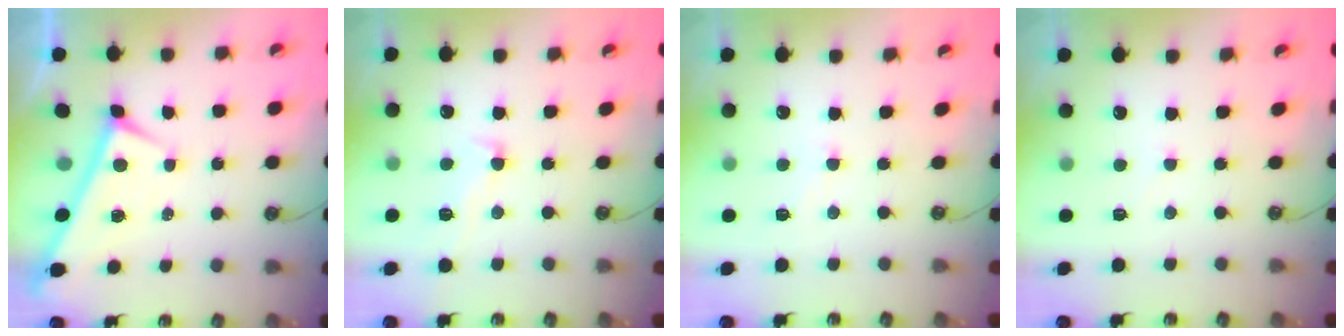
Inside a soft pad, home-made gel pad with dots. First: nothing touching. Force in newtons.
{"total": 3.0, "press": 2.8, "slide": 1.1}
{"total": 0.8, "press": 0.0, "slide": 0.8}
{"total": 5.4, "press": 5.3, "slide": 0.7}